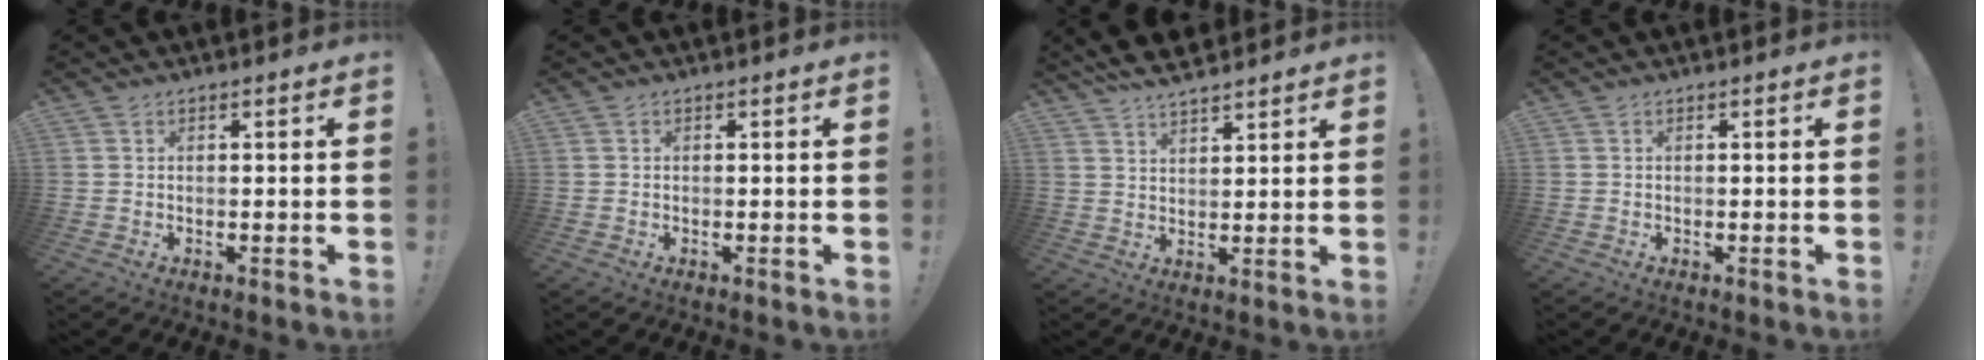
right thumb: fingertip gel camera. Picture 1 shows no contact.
{"total": 0.0}
{"total": 6.3, "force": [5.6, 1.8, 2.0], "torque": [-0.036, -0.028, 0.105]}
{"total": 0.0}